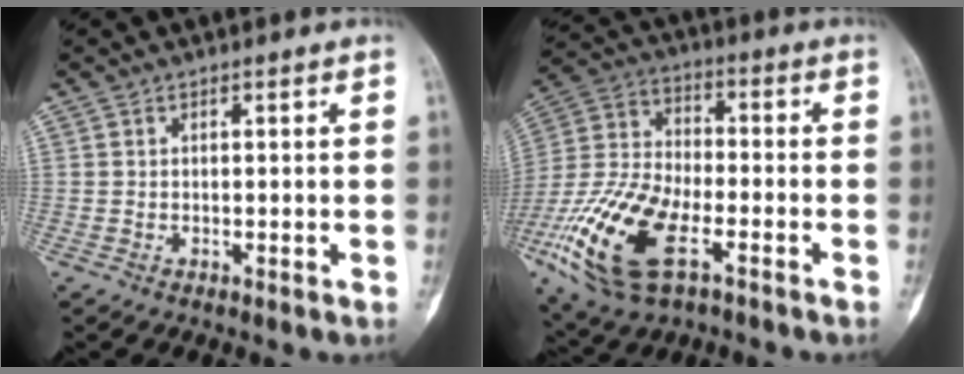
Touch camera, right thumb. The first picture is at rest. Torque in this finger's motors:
{"motor_torque": [0.55, 0.45, 1.76, -1.01, 0.61]}